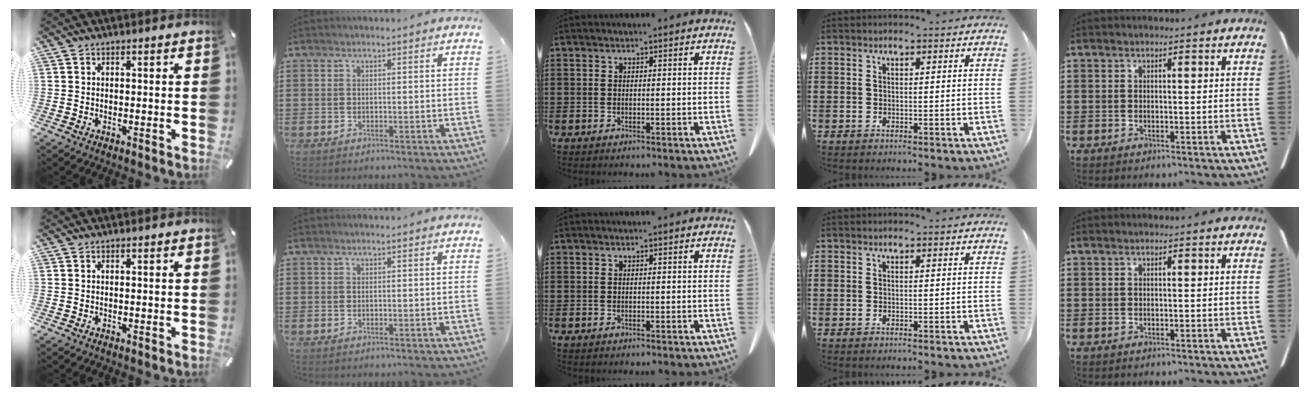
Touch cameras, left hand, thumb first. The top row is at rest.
{}